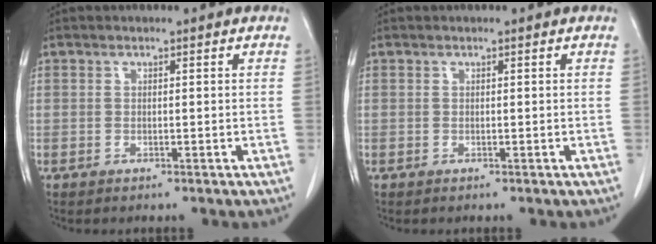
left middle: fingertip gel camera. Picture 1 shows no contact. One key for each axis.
{"total": 0.0}